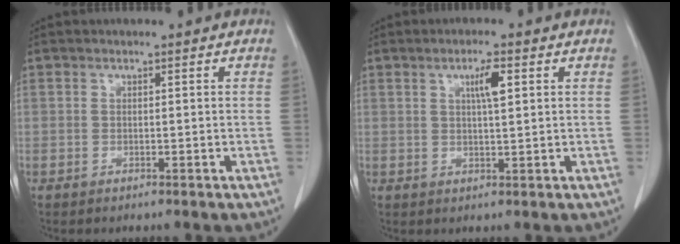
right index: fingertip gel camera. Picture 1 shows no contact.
{"total": 3.7, "force": [1.4, 0.4, 3.4], "torque": [-0.057, 0.000, 0.023]}